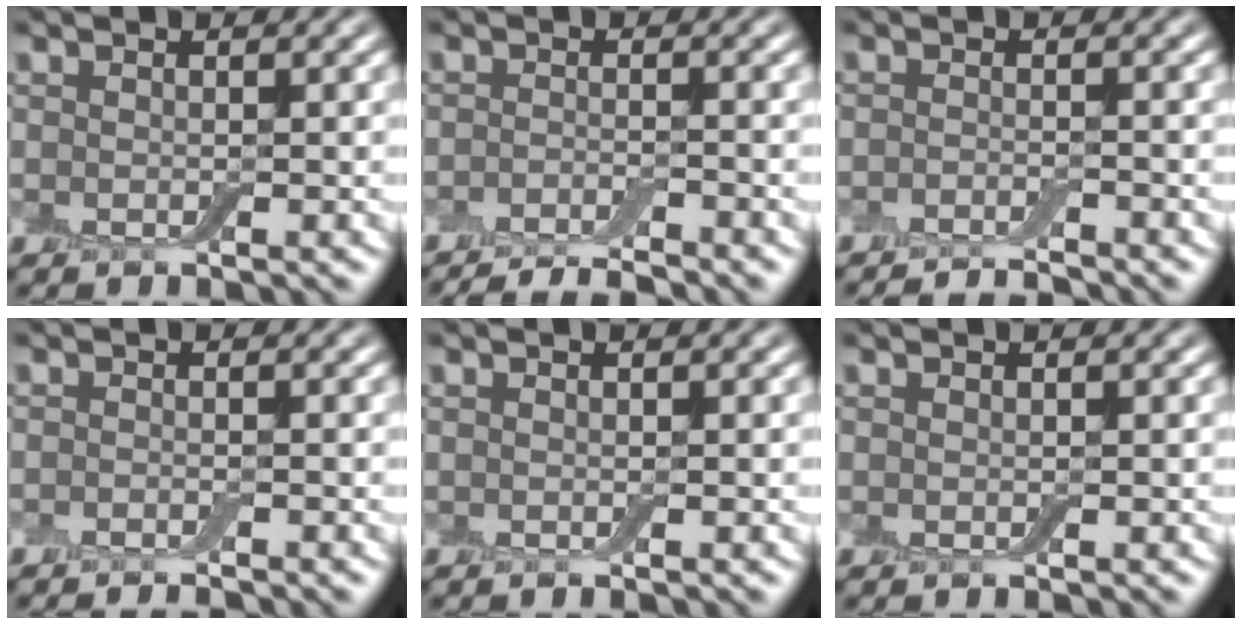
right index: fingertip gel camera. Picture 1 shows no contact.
{"total": 4.3, "force": [-3.8, 0.6, 1.8], "torque": [-0.025, -0.003, -0.064]}
{"total": 3.2, "force": [-2.9, 0.4, 1.2], "torque": [-0.014, 0.001, -0.047]}
{"total": 1.3, "force": [-1.2, 0.1, 0.5], "torque": [-0.008, -0.002, -0.022]}
{"total": 0.0}
{"total": 0.0}